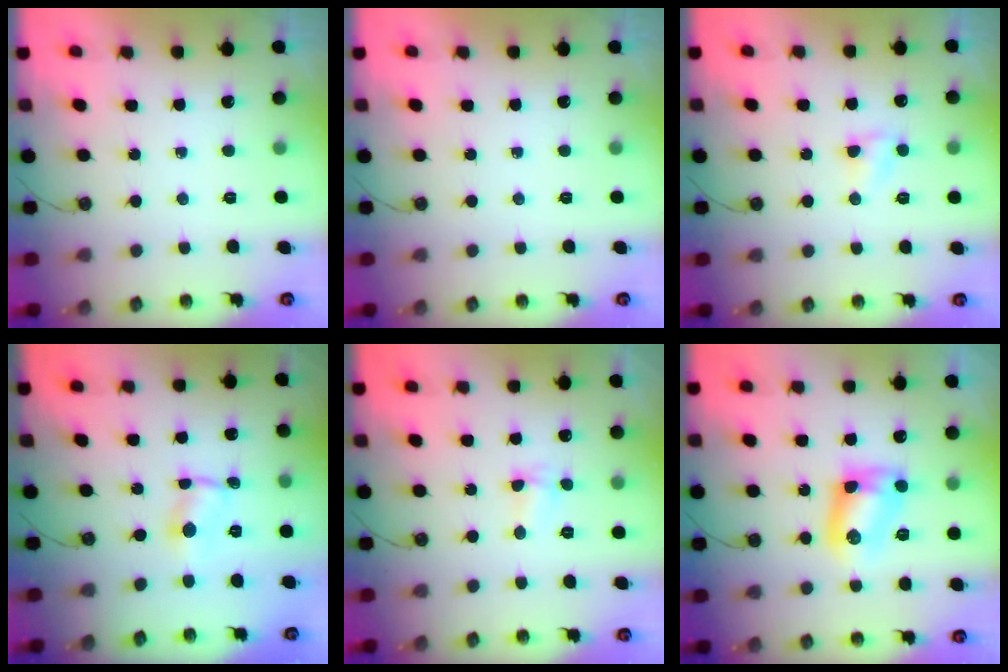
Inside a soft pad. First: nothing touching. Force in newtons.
{"total": 0.0}
{"total": 3.8, "press": 3.8, "slide": 0.5}
{"total": 1.0, "press": 1.0, "slide": 0.1}
{"total": 2.8, "press": 2.6, "slide": 1.0}
{"total": 10.3, "press": 9.6, "slide": 3.6}